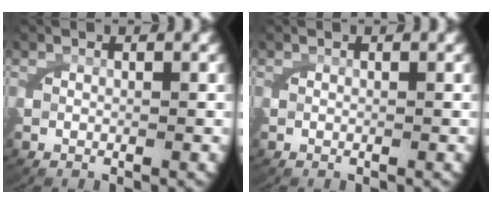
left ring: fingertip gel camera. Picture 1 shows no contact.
{"total": 0.0}